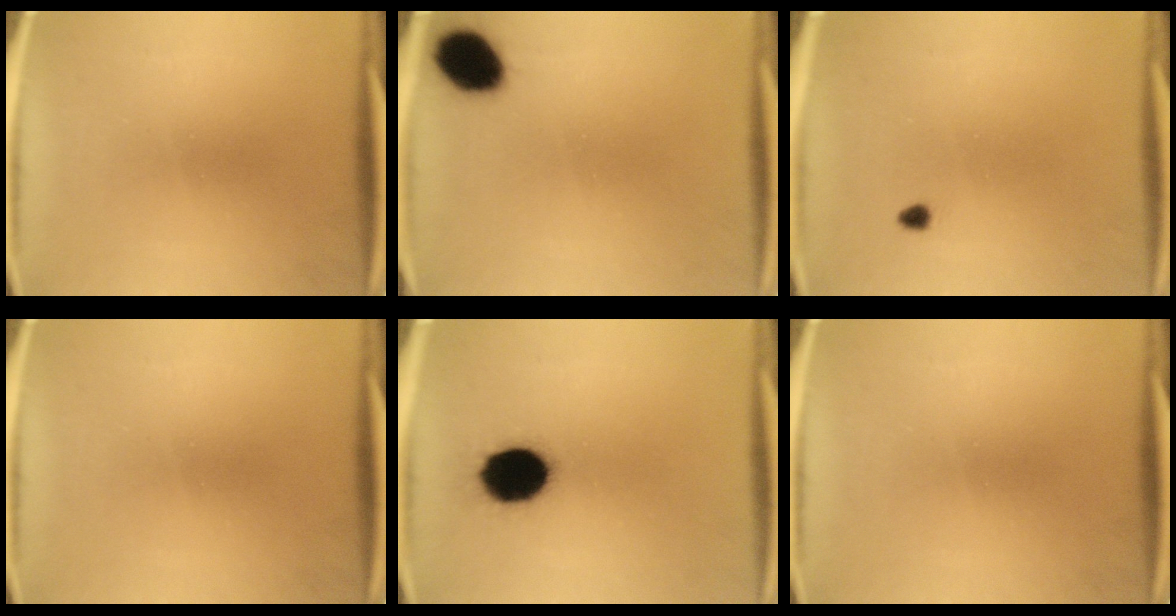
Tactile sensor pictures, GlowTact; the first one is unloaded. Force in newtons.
{"total": 9.6}
{"total": 1.0}
{"total": 0.0}
{"total": 13.8}
{"total": 0.0}